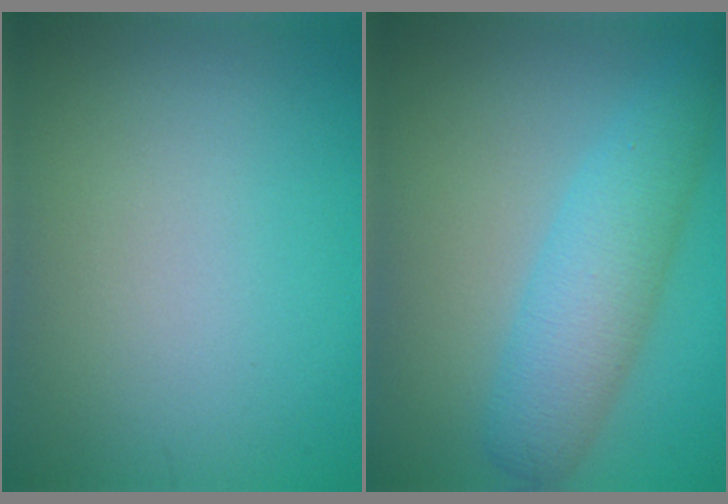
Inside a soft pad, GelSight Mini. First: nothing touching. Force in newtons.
{"total": 5.0, "press": 5.0, "slide": 0.1}